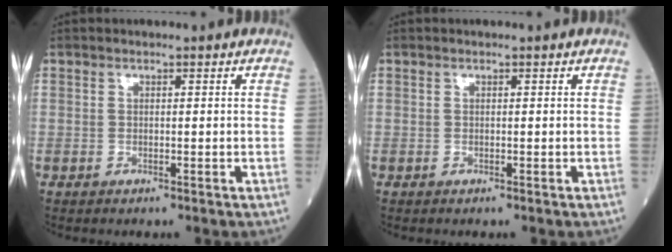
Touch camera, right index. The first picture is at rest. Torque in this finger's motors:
{"motor_torque": [0.01, 0.01, 0.00, 0.00]}